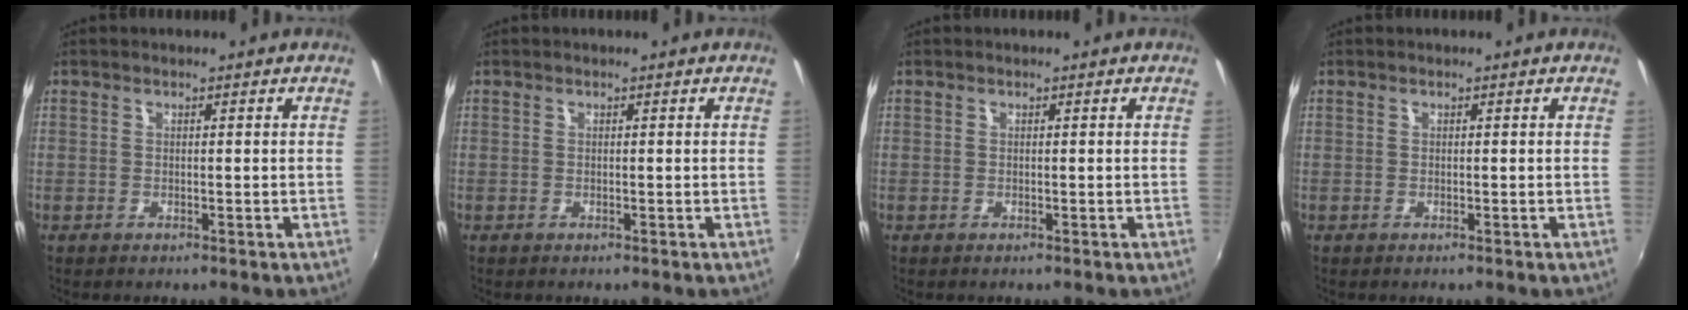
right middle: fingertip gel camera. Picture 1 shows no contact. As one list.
[{"total": 0.0}, {"total": 0.0}, {"total": 0.0}]